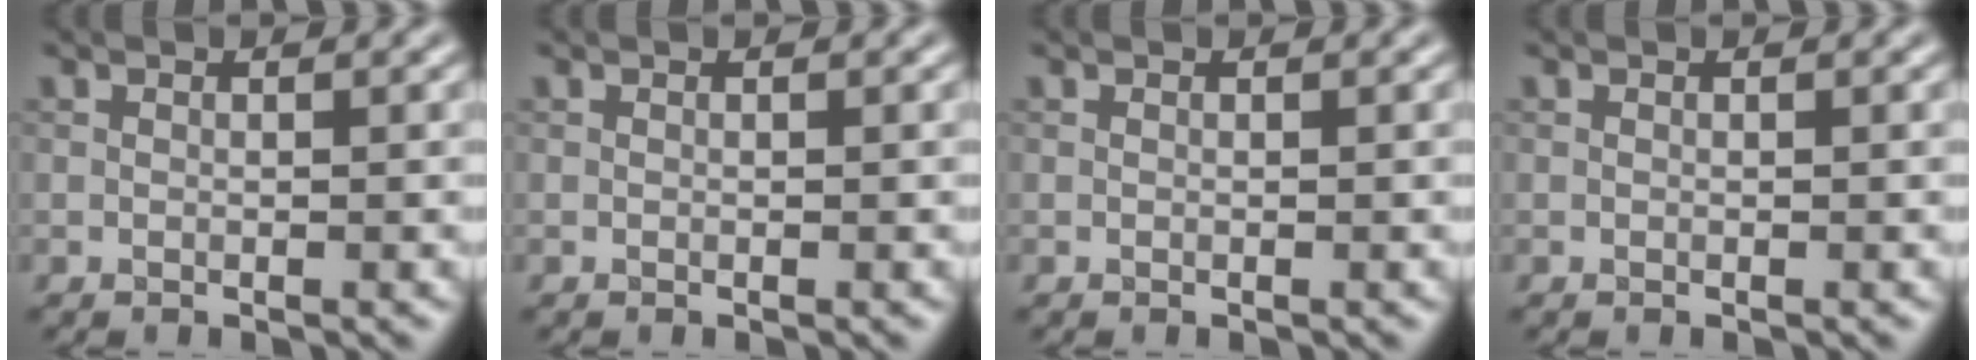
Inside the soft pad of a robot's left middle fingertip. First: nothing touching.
{"total": 0.0}
{"total": 0.0}
{"total": 0.0}